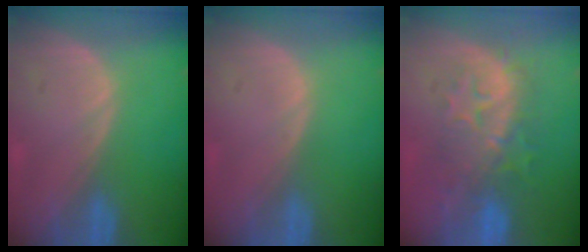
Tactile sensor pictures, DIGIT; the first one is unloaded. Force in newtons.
{"total": 0.0}
{"total": 8.5, "press": 8.2, "slide": 1.9}